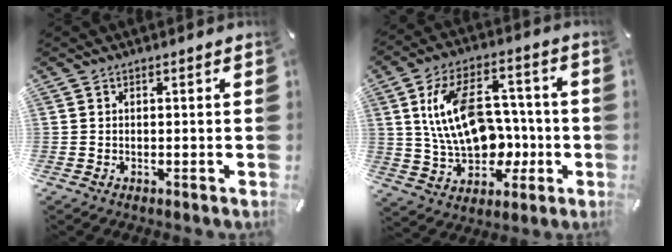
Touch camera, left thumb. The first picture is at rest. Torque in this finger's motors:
{"motor_torque": [2.51, 2.50, 1.85, -0.46, 0.58]}